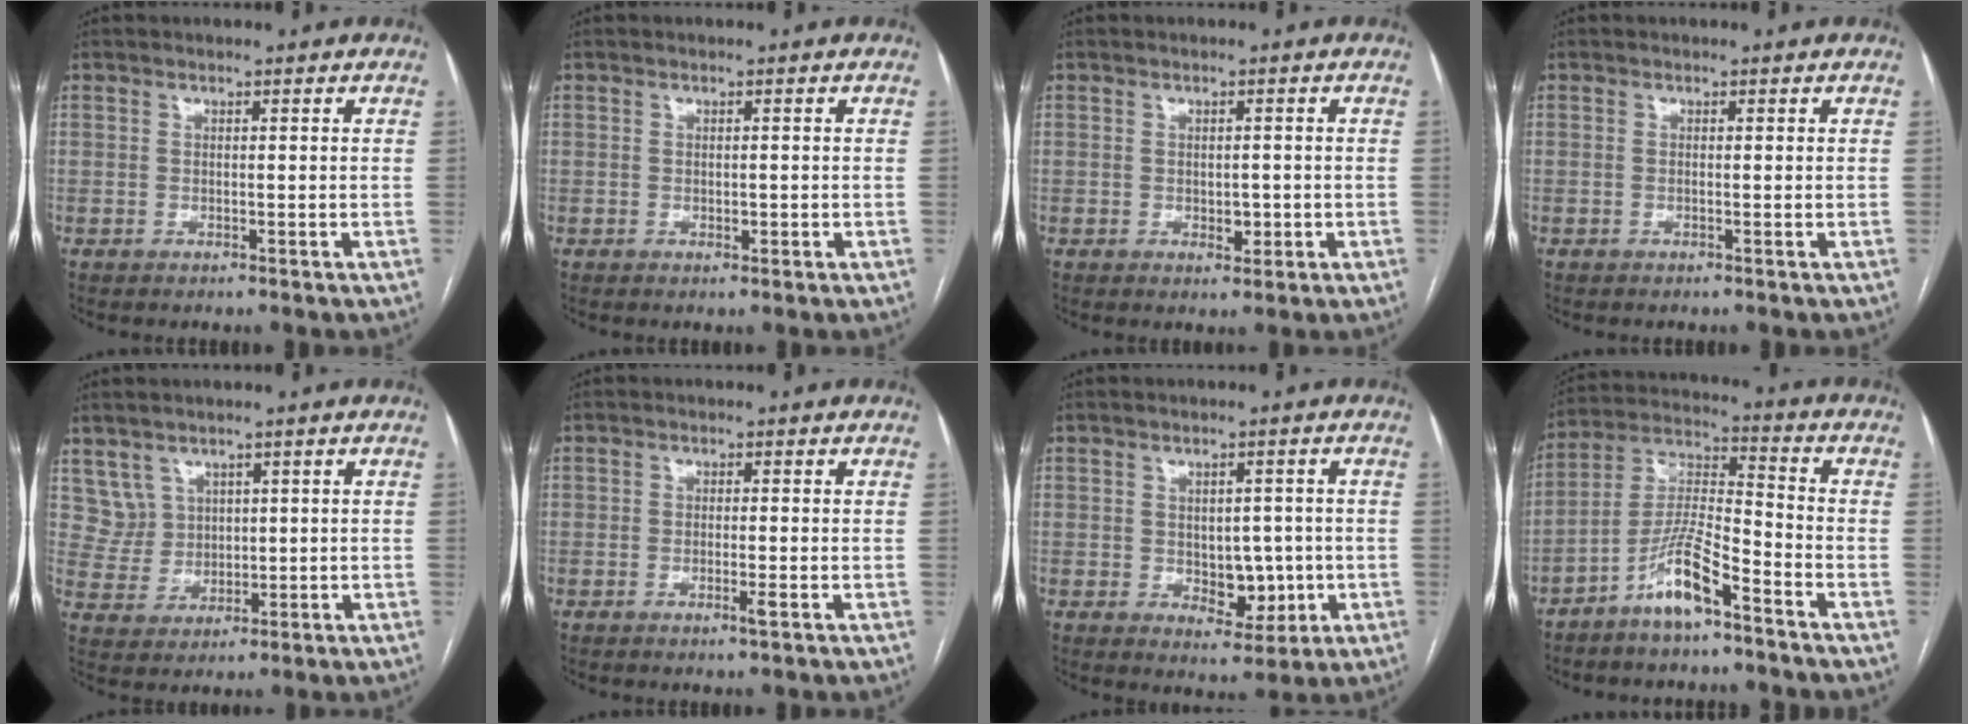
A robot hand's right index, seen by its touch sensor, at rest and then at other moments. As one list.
[{"total": 1.0, "force": [-0.2, 0.8, 0.6], "torque": [-0.008, 0.001, 0.001]}, {"total": 2.2, "force": [-0.4, 1.5, 1.5], "torque": [-0.018, 0.002, 0.001]}, {"total": 0.0}, {"total": 4.8, "force": [2.6, 4.0, 0.1], "torque": [-0.006, 0.014, 0.062]}, {"total": 1.7, "force": [-0.8, 0.2, 1.5], "torque": [-0.022, -0.002, -0.013]}, {"total": 5.8, "force": [-0.7, 3.7, 4.4], "torque": [-0.048, 0.007, 0.003]}, {"total": 9.4, "force": [-6.1, 1.4, 7.0], "torque": [-0.149, 0.001, -0.120]}]